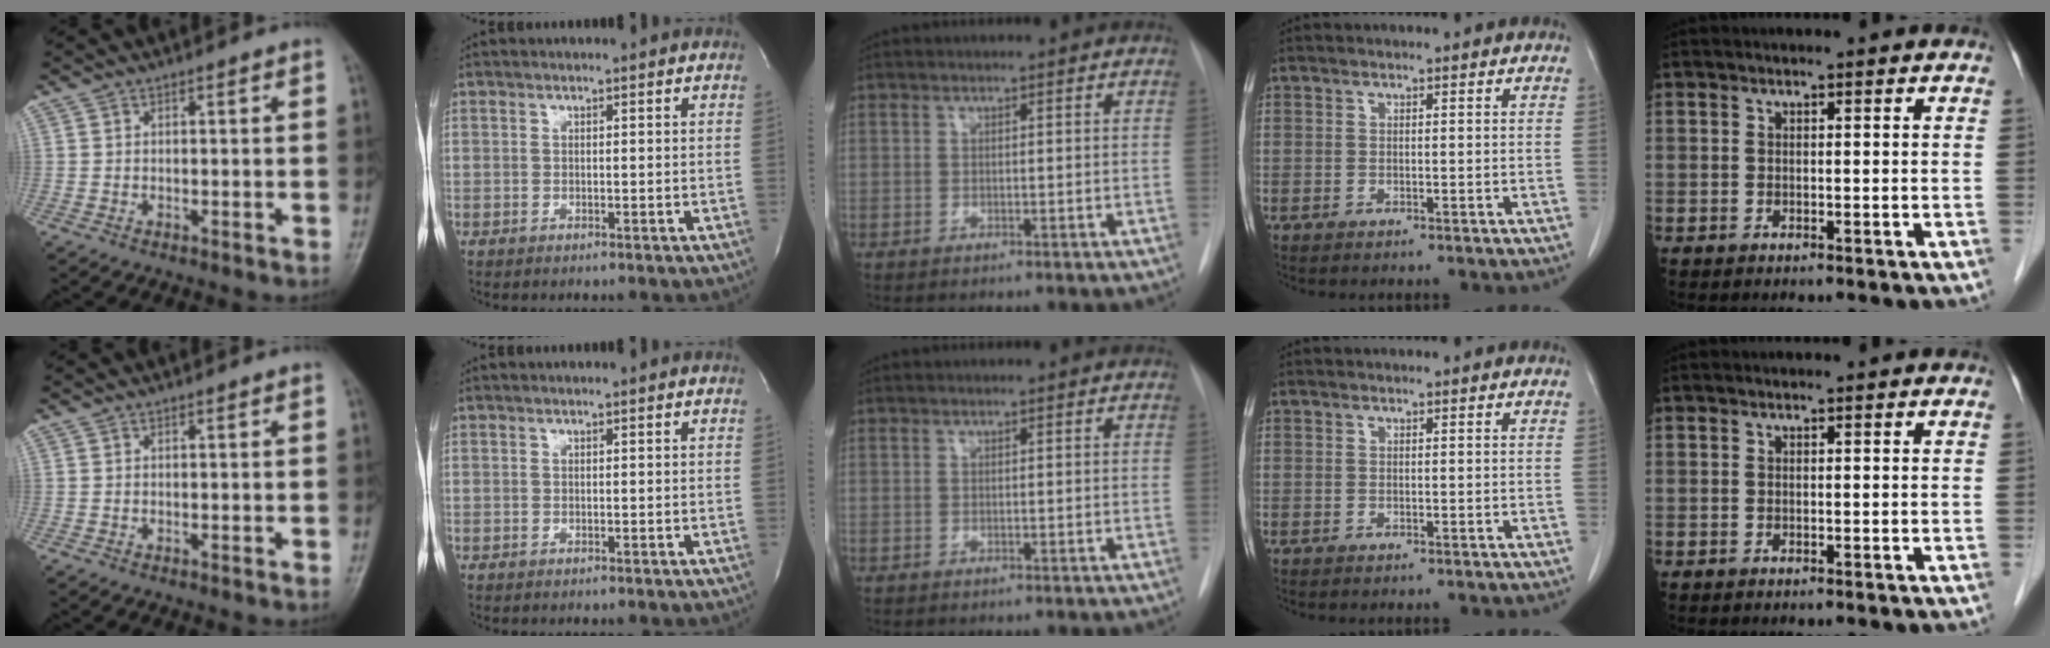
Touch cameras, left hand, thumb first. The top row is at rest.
{}